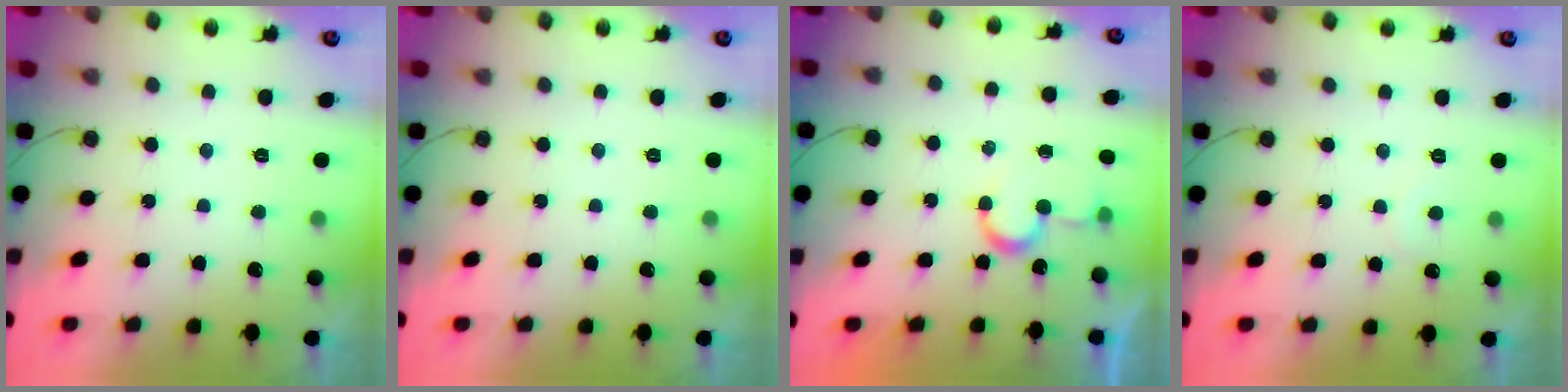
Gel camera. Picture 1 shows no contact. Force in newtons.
{"total": 0.0}
{"total": 5.3, "press": 5.3, "slide": 0.4}
{"total": 4.1, "press": 4.1, "slide": 0.4}